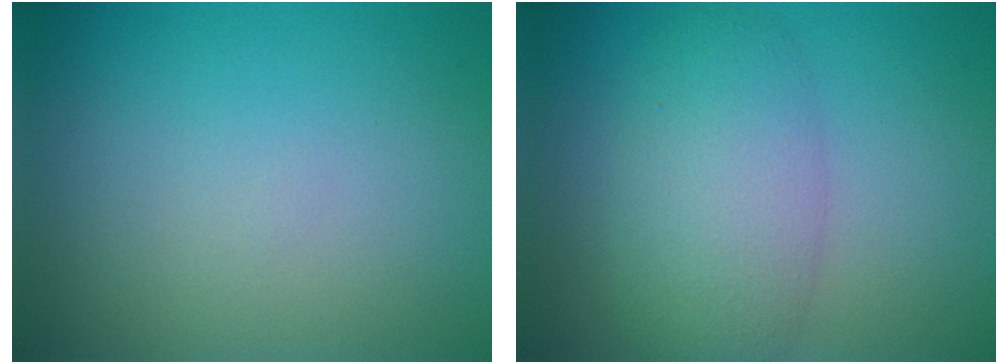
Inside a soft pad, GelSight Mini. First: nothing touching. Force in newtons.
{"total": 5.3, "press": 5.3, "slide": 0.2}